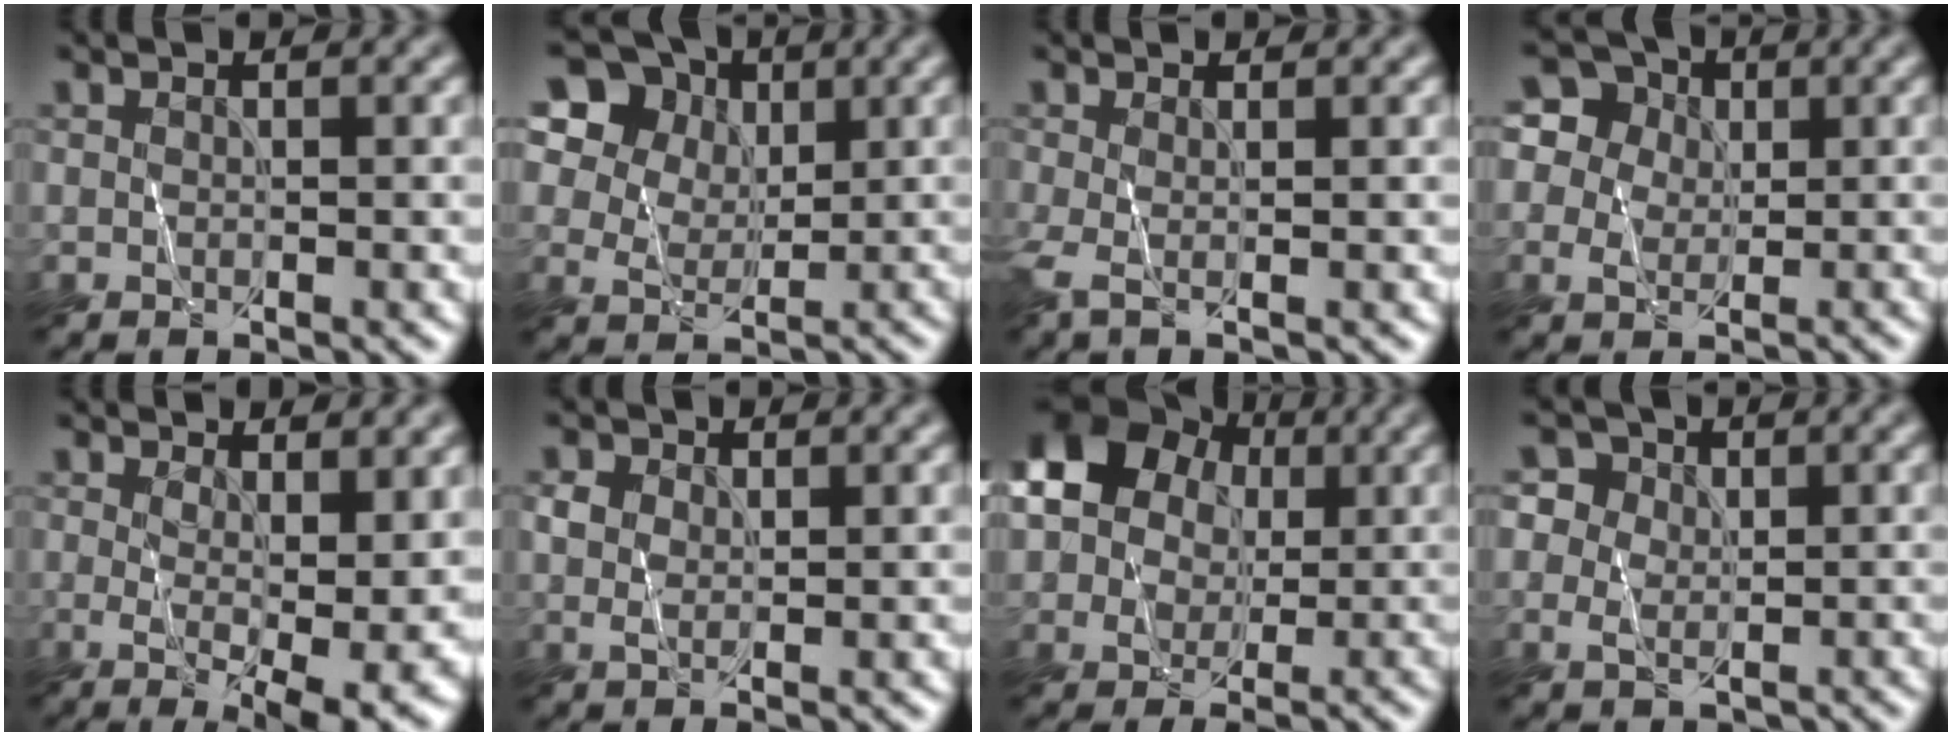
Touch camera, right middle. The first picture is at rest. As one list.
[{"total": 12.5, "force": [6.5, 9.4, 5.1], "torque": [-0.142, 0.032, 0.119]}, {"total": 1.9, "force": [-0.2, 0.5, 1.8], "torque": [-0.041, -0.002, -0.010]}, {"total": 6.7, "force": [2.6, 5.6, 2.7], "torque": [-0.036, 0.030, 0.026]}, {"total": 6.8, "force": [0.2, 2.1, 6.5], "torque": [-0.104, -0.020, 0.011]}, {"total": 1.8, "force": [0.5, 1.3, 1.2], "torque": [-0.027, 0.004, 0.009]}, {"total": 10.8, "force": [3.0, 8.6, 5.7], "torque": [-0.103, 0.043, 0.034]}, {"total": 5.1, "force": [1.3, 4.5, 2.0], "torque": [-0.025, 0.023, 0.006]}]